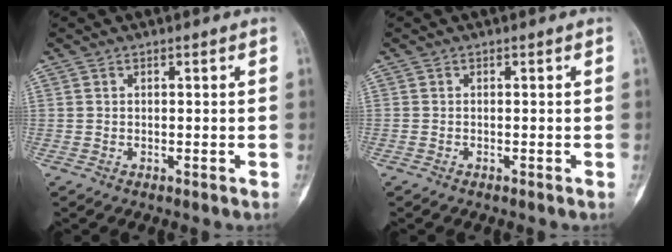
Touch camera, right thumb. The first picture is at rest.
{"total": 0.0}